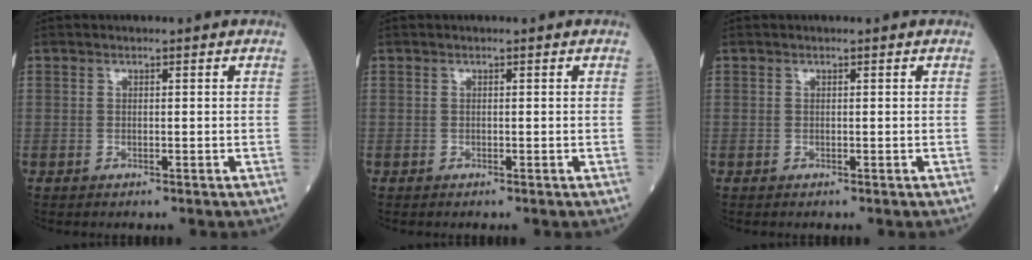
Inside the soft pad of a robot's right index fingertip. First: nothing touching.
{"total": 0.0}
{"total": 0.0}